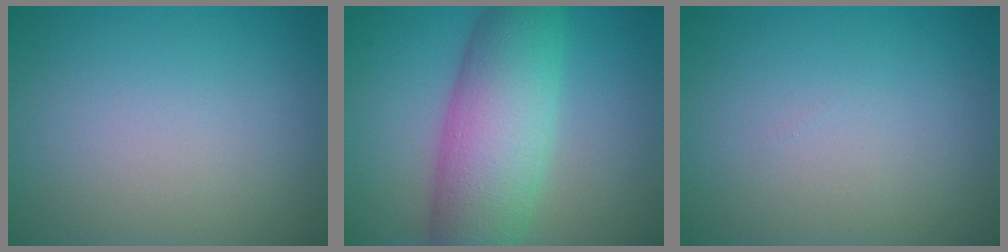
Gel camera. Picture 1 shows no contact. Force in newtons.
{"total": 9.0, "press": 9.0, "slide": 0.1}
{"total": 0.0}